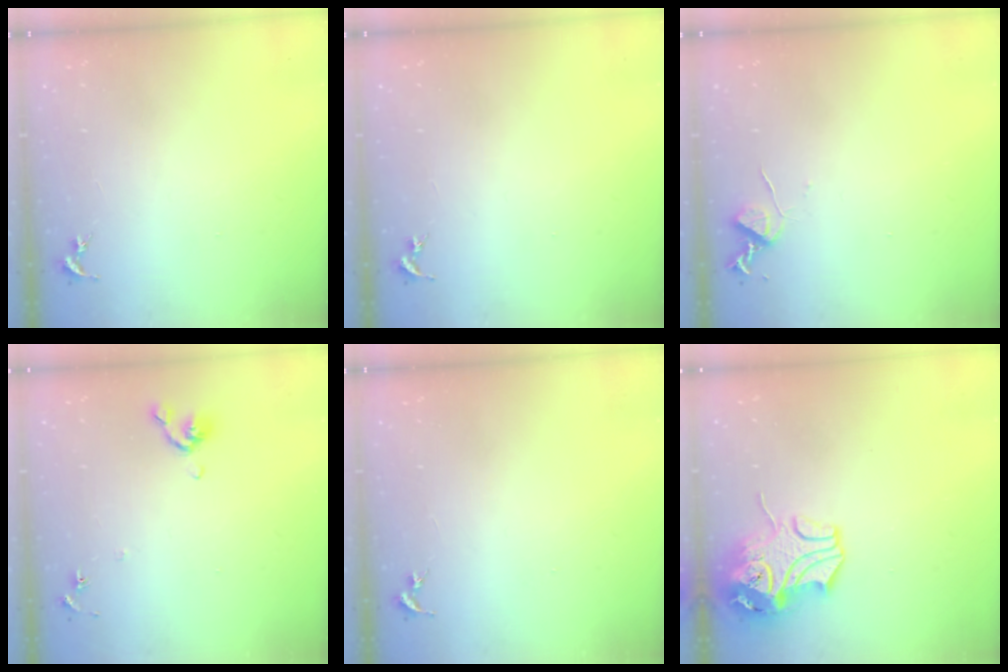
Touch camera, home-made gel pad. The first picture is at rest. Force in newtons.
{"total": 0.0}
{"total": 6.3, "press": 6.3, "slide": 0.9}
{"total": 6.0, "press": 6.0, "slide": 0.8}
{"total": 0.0}
{"total": 12.3, "press": 12.2, "slide": 1.9}